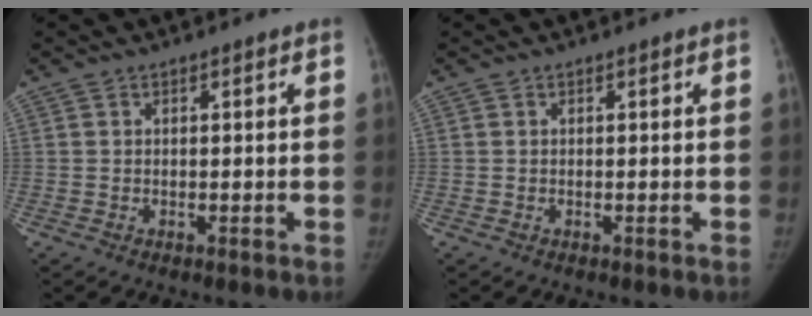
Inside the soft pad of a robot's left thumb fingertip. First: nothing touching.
{"total": 0.0}